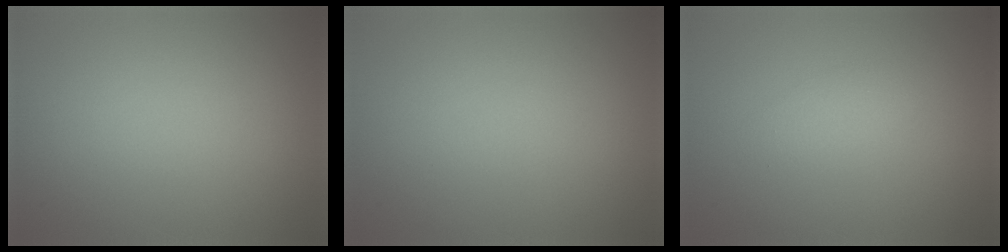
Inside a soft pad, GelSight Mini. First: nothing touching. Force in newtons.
{"total": 0.0}
{"total": 1.1, "press": 1.1, "slide": 0.0}